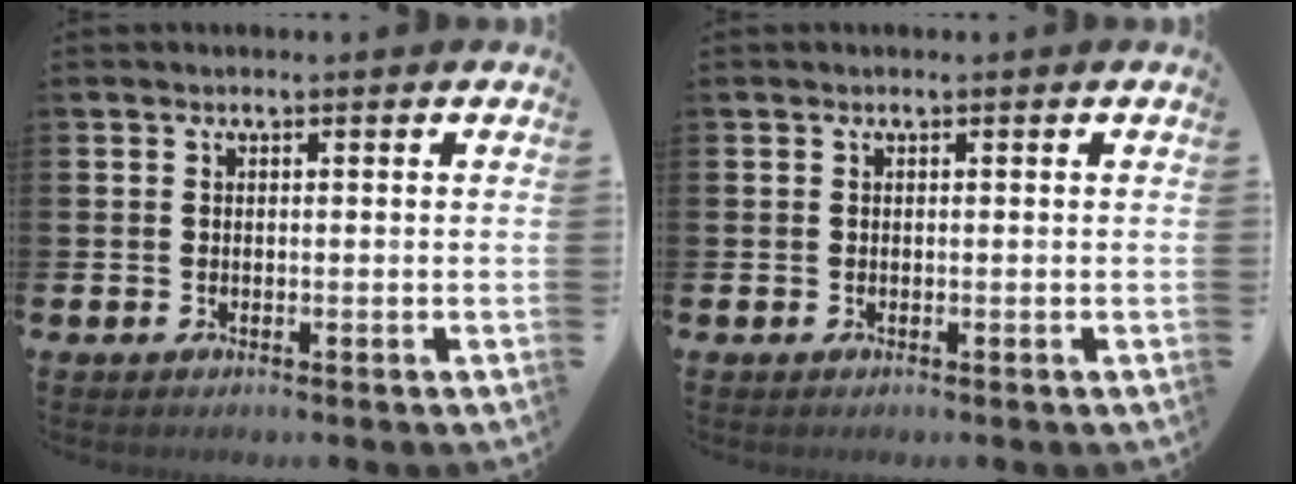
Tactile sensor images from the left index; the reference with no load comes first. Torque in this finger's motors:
{"motor_torque": [-0.11, 0.11, 0.05, 0.01]}